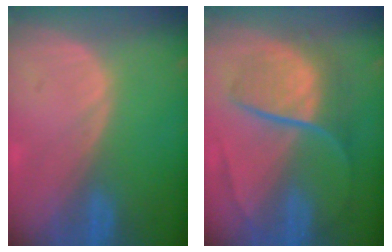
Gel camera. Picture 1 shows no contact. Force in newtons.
{"total": 8.6, "press": 7.8, "slide": 3.7}